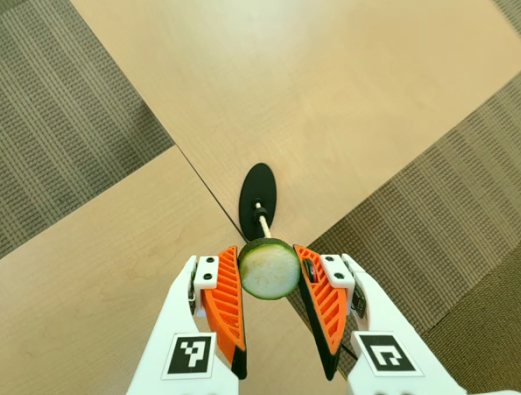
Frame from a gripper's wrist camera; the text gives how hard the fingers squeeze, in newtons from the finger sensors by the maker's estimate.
{"total": 11.4, "left": 10.9, "right": 12.0}